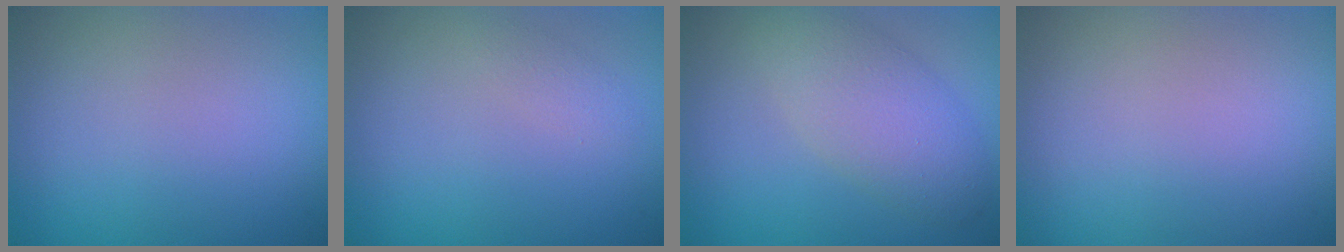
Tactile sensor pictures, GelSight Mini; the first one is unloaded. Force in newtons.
{"total": 0.9, "press": 0.9, "slide": 0.1}
{"total": 5.0, "press": 5.0, "slide": 0.4}
{"total": 0.0}